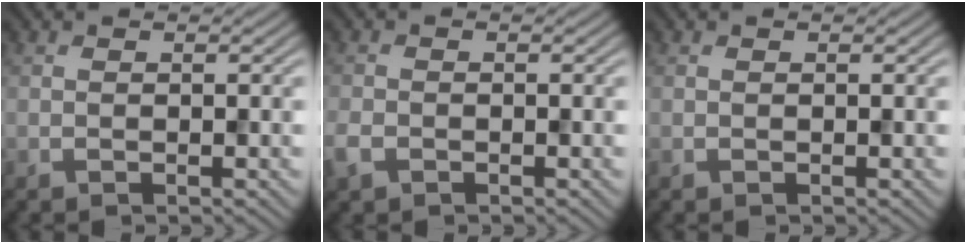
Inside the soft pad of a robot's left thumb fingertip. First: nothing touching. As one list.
[{"total": 2.2, "force": [-1.3, 1.5, 1.0], "torque": [-0.029, -0.007, -0.036]}, {"total": 0.0}]